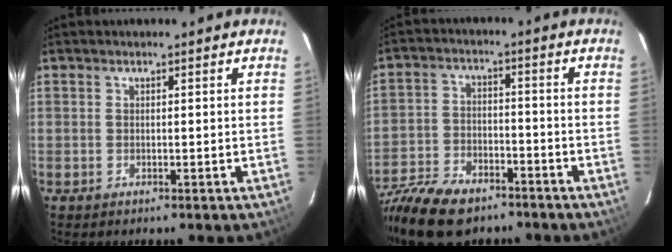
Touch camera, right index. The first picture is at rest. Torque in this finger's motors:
{"motor_torque": [1.11, -1.03, 0.45, 0.05]}